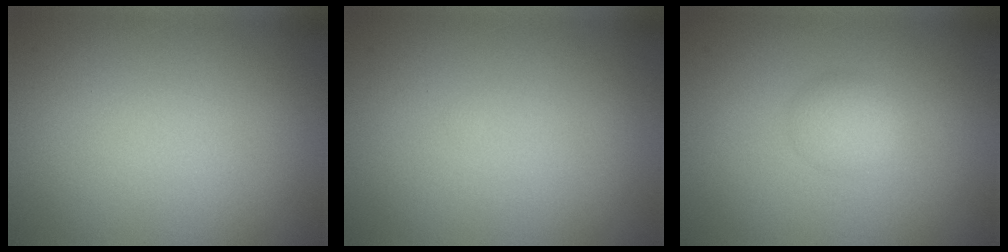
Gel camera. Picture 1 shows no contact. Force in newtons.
{"total": 0.0}
{"total": 1.7, "press": 1.7, "slide": 0.0}